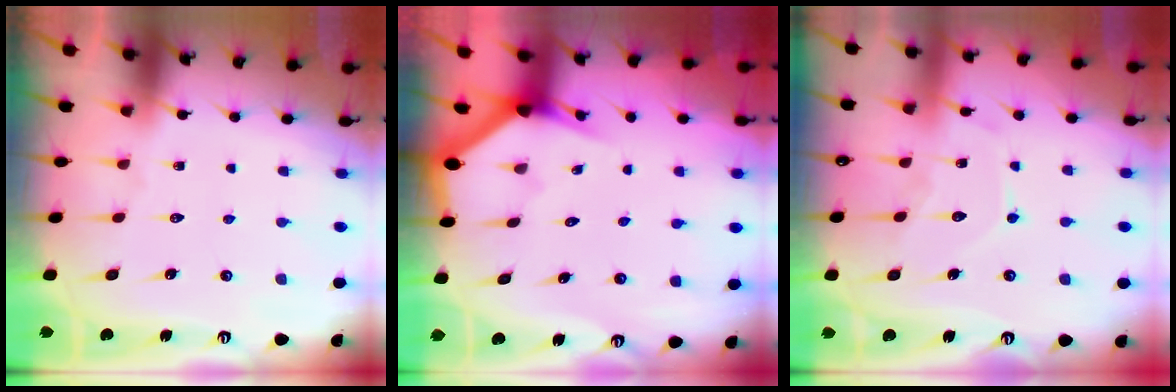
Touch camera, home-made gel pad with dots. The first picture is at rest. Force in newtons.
{"total": 3.0, "press": 3.0, "slide": 0.1}
{"total": 9.2, "press": 9.2, "slide": 0.9}